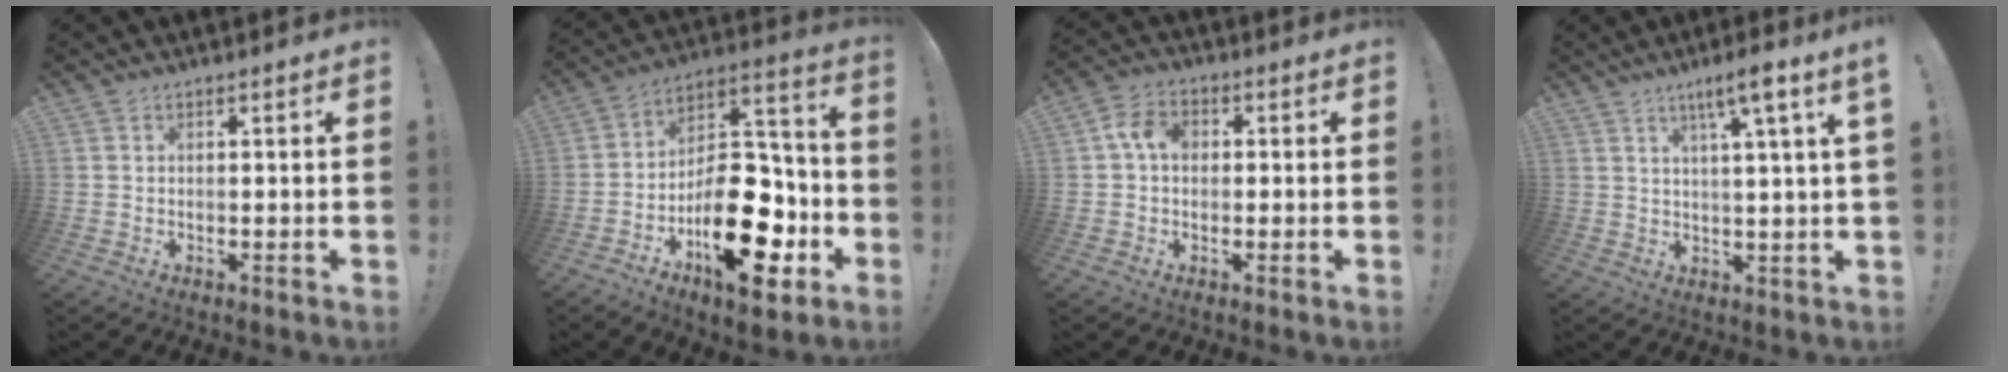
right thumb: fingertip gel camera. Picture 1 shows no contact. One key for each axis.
{"total": 23.5, "fx": -9.1, "fy": 12.8, "fz": 17.5, "tx": -0.248, "ty": 0.063, "tz": -0.133}
{"total": 7.2, "fx": 0.9, "fy": 5.0, "fz": 5.2, "tx": -0.100, "ty": 0.017, "tz": 0.019}
{"total": 7.6, "fx": 3.8, "fy": -0.9, "fz": 6.6, "tx": -0.097, "ty": -0.021, "tz": 0.051}